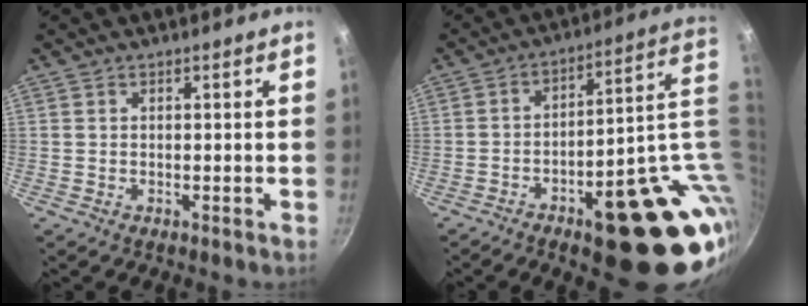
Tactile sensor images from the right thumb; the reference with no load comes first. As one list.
[{"total": 25.7, "force": [-3.7, 10.9, 23.0], "torque": [-0.230, 0.015, -0.027]}]